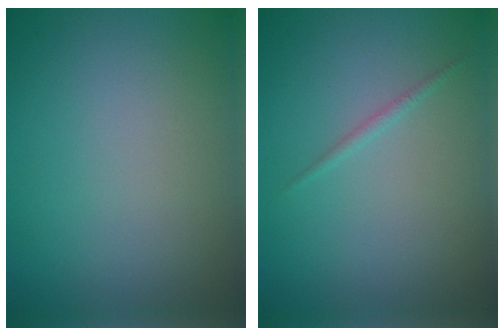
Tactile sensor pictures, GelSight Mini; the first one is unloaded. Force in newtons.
{"total": 0.6, "press": 0.6, "slide": 0.0}